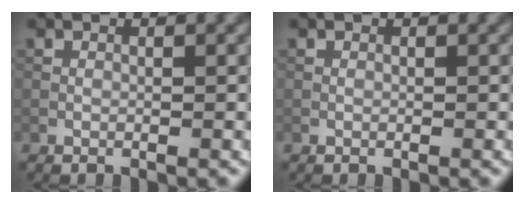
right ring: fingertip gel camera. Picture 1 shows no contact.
{"total": 0.0}